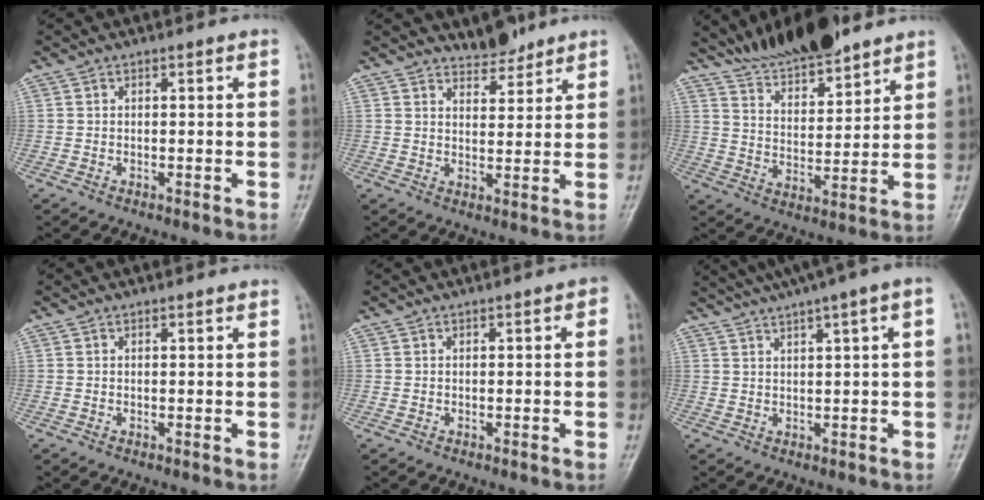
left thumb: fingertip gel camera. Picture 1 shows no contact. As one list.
[{"total": 4.3, "force": [4.0, 1.5, 0.6], "torque": [0.011, -0.034, 0.068]}, {"total": 12.0, "force": [10.4, 3.1, 5.2], "torque": [-0.062, -0.060, 0.187]}, {"total": 1.0, "force": [0.9, 0.1, 0.4], "torque": [-0.002, 0.004, 0.015]}, {"total": 1.6, "force": [0.6, 0.6, 1.3], "torque": [-0.013, 0.005, 0.004]}, {"total": 10.2, "force": [6.4, 0.7, 8.0], "torque": [-0.125, 0.023, 0.095]}]